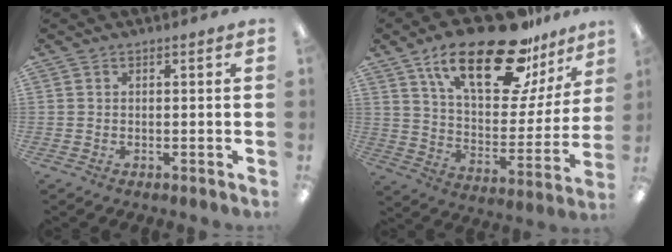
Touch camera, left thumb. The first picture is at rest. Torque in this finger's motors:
{"motor_torque": [0.92, 0.92, 1.35, -1.42, 0.34]}